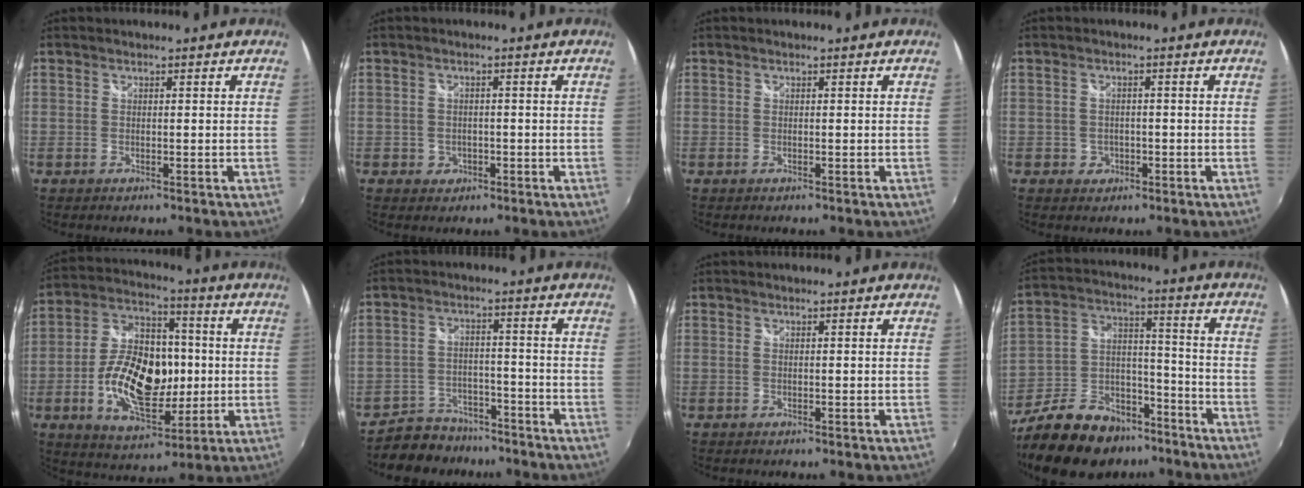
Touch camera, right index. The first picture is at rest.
{"total": 2.8, "force": [-1.0, 2.5, 0.6], "torque": [-0.015, 0.003, -0.013]}
{"total": 0.0}
{"total": 2.7, "force": [-1.0, 2.5, 0.5], "torque": [-0.012, 0.003, -0.014]}
{"total": 17.3, "force": [-2.3, 10.1, 13.9], "torque": [-0.274, 0.010, -0.032]}
{"total": 8.8, "force": [-7.2, 4.8, 1.2], "torque": [-0.040, 0.016, -0.106]}
{"total": 0.0}
{"total": 22.6, "force": [-16.1, 12.0, 10.4], "torque": [-0.230, 0.029, -0.248]}